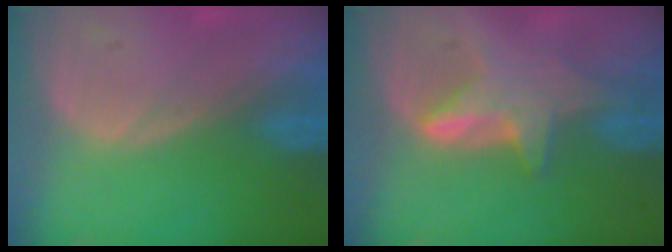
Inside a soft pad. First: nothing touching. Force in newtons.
{"total": 5.6, "press": 5.6, "slide": 0.4}